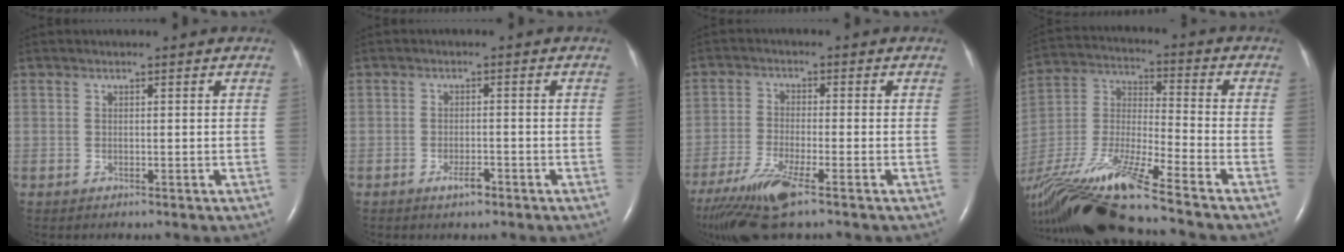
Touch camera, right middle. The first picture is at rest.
{"total": 2.0, "force": [-1.4, 0.5, 1.4], "torque": [-0.026, -0.001, -0.022]}
{"total": 9.1, "force": [-5.9, 1.0, 6.8], "torque": [-0.141, -0.027, -0.108]}
{"total": 21.8, "force": [-17.0, 0.4, 13.6], "torque": [-0.325, -0.038, -0.324]}